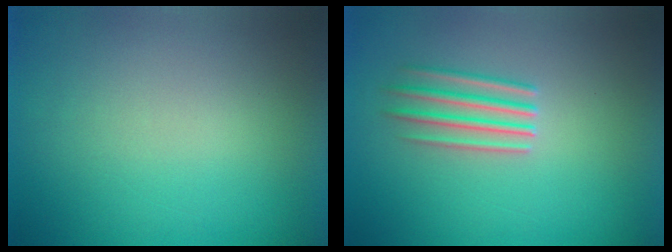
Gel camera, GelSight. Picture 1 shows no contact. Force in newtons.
{"total": 2.7}